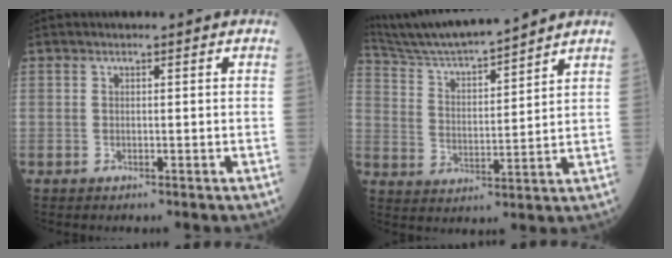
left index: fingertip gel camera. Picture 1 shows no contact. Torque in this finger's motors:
{"motor_torque": [-0.31, -0.83, 0.08, 0.04]}